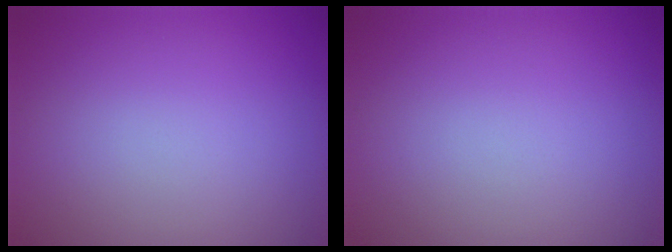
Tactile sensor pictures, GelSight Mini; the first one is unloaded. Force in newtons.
{"total": 0.0}